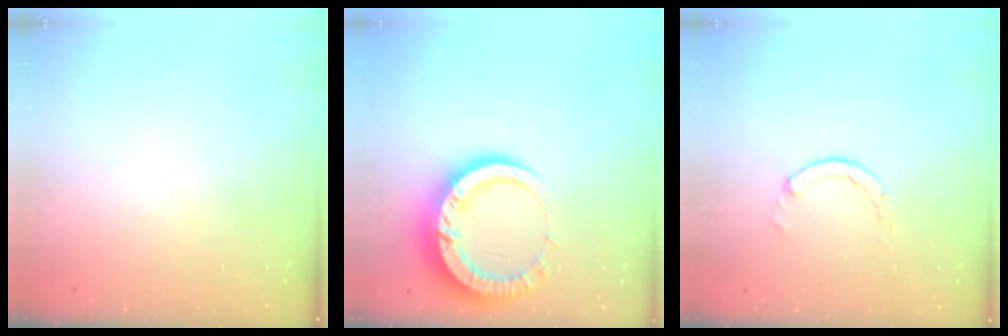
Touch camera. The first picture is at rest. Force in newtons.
{"total": 15.0, "press": 15.0, "slide": 1.4}
{"total": 1.3, "press": 1.2, "slide": 0.2}